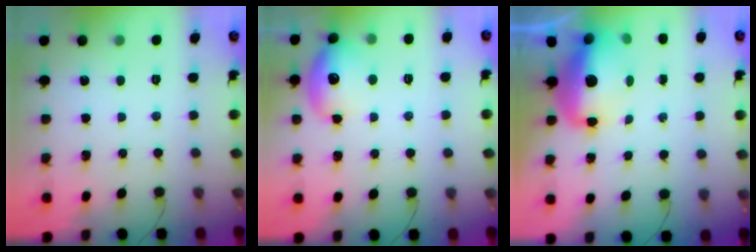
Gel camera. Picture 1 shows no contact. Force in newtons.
{"total": 11.6, "press": 11.4, "slide": 2.0}
{"total": 13.9, "press": 13.7, "slide": 2.7}